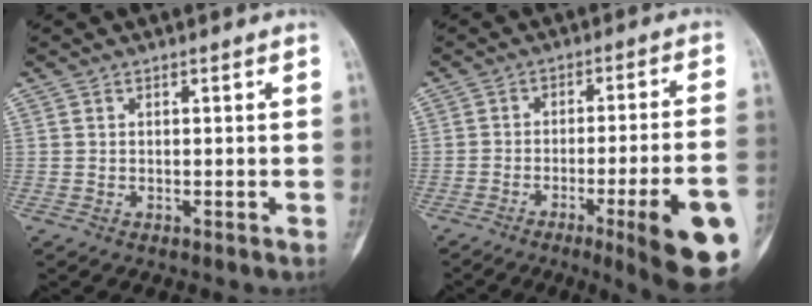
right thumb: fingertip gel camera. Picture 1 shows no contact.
{"total": 20.4, "force": [-8.3, 2.2, 18.5], "torque": [-0.218, 0.023, -0.115]}